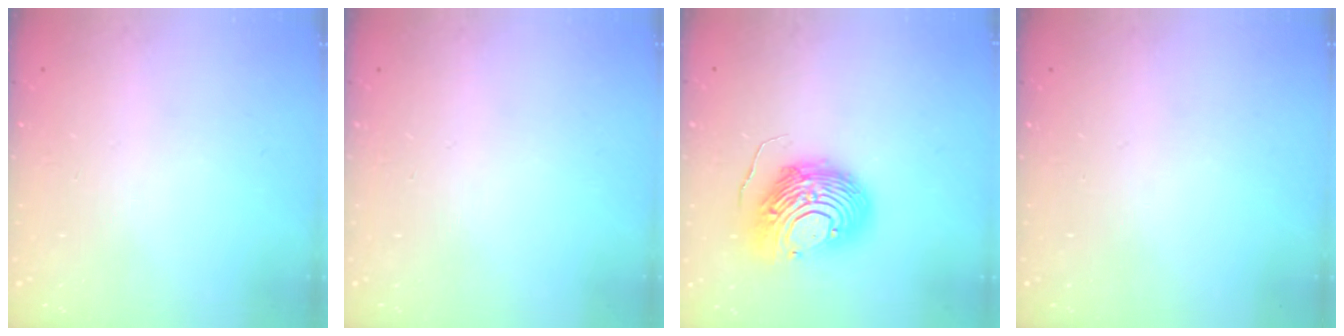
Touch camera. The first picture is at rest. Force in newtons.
{"total": 0.0}
{"total": 13.8, "press": 13.7, "slide": 1.3}
{"total": 0.0}